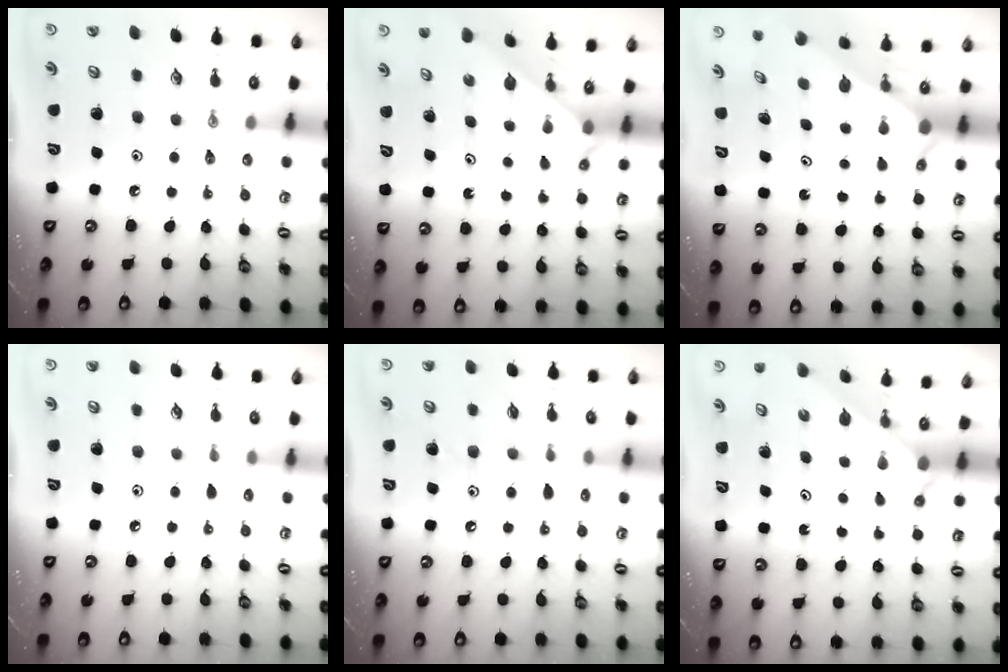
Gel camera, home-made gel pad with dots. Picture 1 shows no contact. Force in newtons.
{"total": 2.4, "press": 2.4, "slide": 0.2}
{"total": 3.1, "press": 3.1, "slide": 0.2}
{"total": 4.2, "press": 4.2, "slide": 0.5}
{"total": 10.4, "press": 10.4, "slide": 0.7}
{"total": 2.1, "press": 2.1, "slide": 0.2}